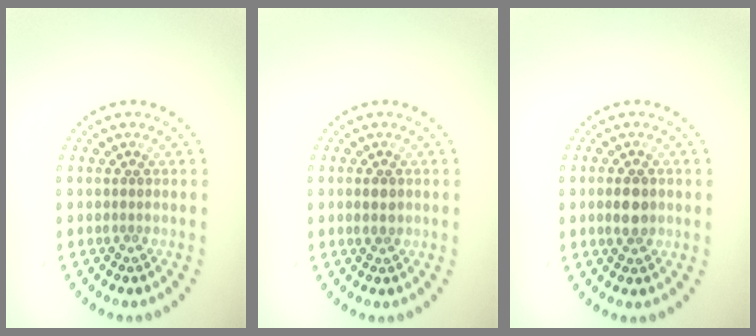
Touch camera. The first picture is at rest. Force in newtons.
{"total": 1.2, "press": 1.2, "slide": 0.2}
{"total": 2.9, "press": 2.9, "slide": 0.1}